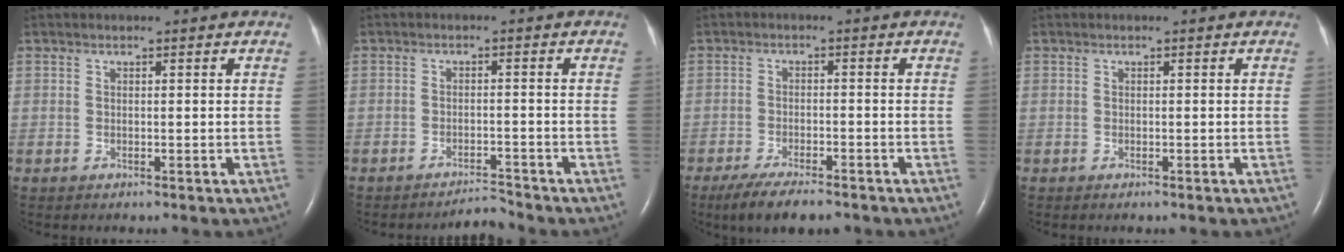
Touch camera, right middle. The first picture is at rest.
{"total": 2.5, "force": [-2.4, -0.5, -0.3], "torque": [0.004, -0.008, -0.036]}
{"total": 7.5, "force": [-5.9, 1.8, 4.3], "torque": [-0.072, -0.014, -0.094]}
{"total": 0.6, "force": [-0.5, 0.2, 0.3], "torque": [-0.005, -0.001, -0.005]}